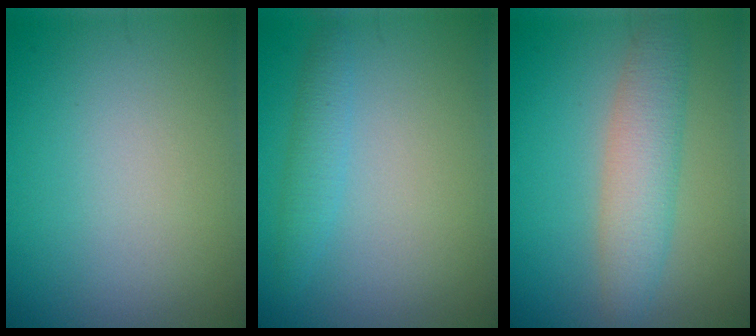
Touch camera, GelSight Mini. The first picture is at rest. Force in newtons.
{"total": 1.7, "press": 1.7, "slide": 0.0}
{"total": 4.3, "press": 4.3, "slide": 0.1}